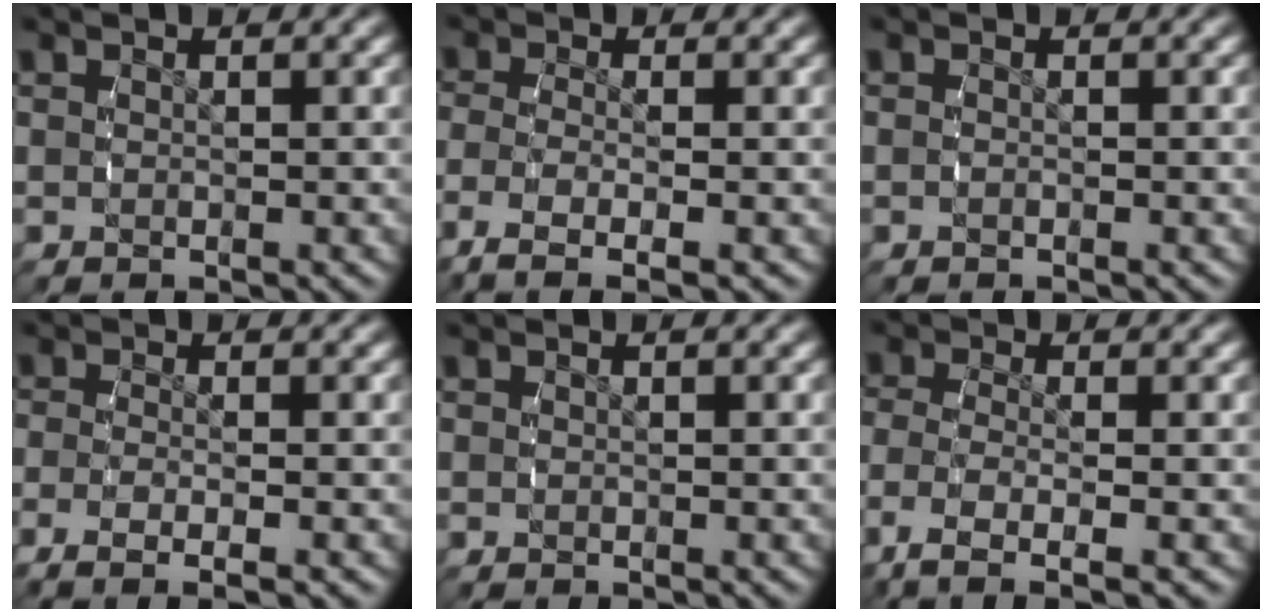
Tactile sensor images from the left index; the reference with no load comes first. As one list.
[{"total": 4.1, "force": [-2.4, 1.4, 3.1], "torque": [-0.080, -0.024, -0.028]}, {"total": 0.5, "force": [-0.5, -0.2, 0.0], "torque": [-0.001, 0.001, -0.012]}, {"total": 3.0, "force": [-1.9, 0.6, 2.3], "torque": [-0.051, -0.009, -0.030]}, {"total": 0.0}, {"total": 4.7, "force": [-2.6, 1.8, 3.4], "torque": [-0.092, -0.028, -0.029]}]